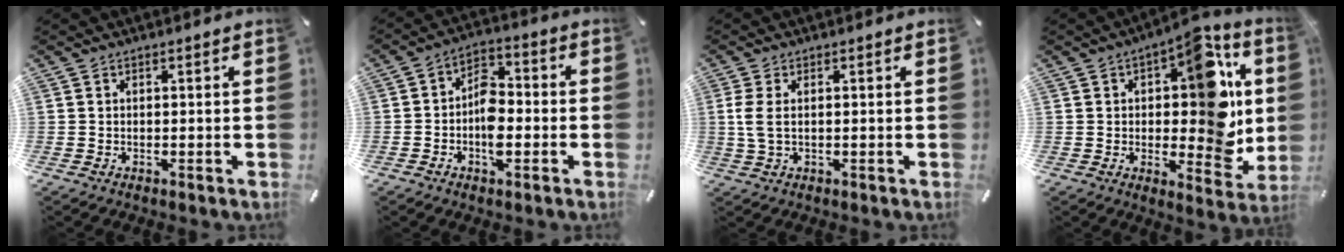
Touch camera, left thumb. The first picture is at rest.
{"total": 7.9, "force": [-2.3, 4.6, 5.9], "torque": [-0.108, 0.012, -0.042]}
{"total": 4.0, "force": [0.4, 1.6, 3.6], "torque": [-0.084, 0.000, 0.003]}
{"total": 18.6, "force": [3.7, 9.8, 15.4], "torque": [-0.171, -0.033, 0.057]}